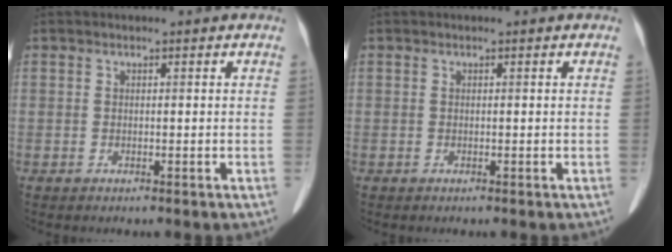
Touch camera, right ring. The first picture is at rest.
{"total": 0.0}